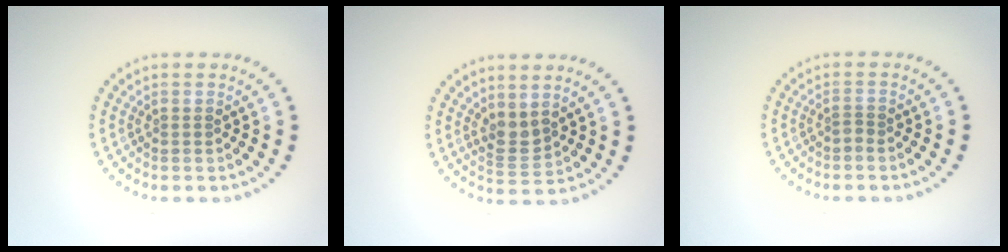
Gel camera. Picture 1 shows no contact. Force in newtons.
{"total": 2.0, "press": 1.6, "slide": 1.1}
{"total": 0.6, "press": 0.3, "slide": 0.5}